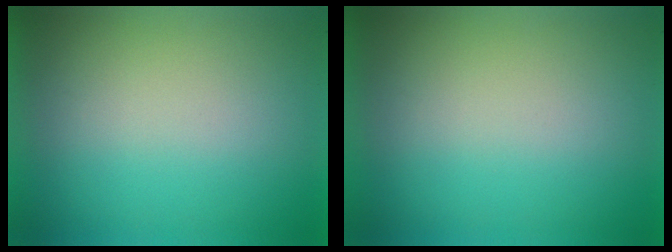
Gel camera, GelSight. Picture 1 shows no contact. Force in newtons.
{"total": 0.0}